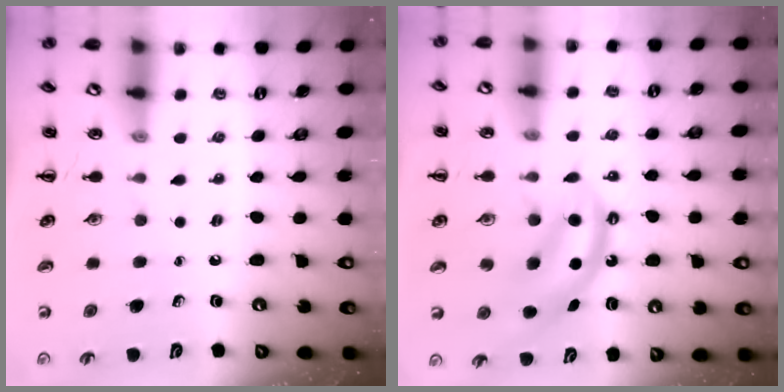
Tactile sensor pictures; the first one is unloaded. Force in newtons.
{"total": 7.8, "press": 7.7, "slide": 1.3}